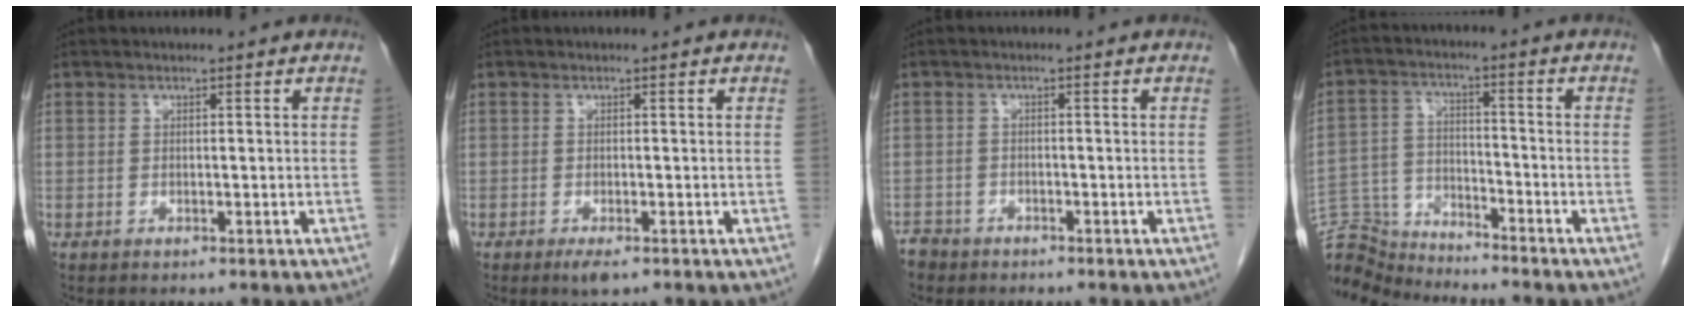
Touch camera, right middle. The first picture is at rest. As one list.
[{"total": 1.9, "force": [-1.1, 0.5, 1.5], "torque": [-0.026, -0.003, -0.015]}, {"total": 2.5, "force": [-2.2, 1.2, -0.1], "torque": [-0.006, 0.001, -0.042]}, {"total": 9.5, "force": [-9.5, 0.0, -0.2], "torque": [-0.005, 0.014, -0.182]}]